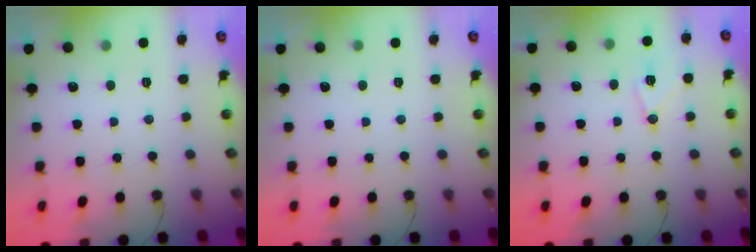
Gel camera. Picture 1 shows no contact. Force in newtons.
{"total": 0.0}
{"total": 9.2, "press": 9.2, "slide": 1.0}